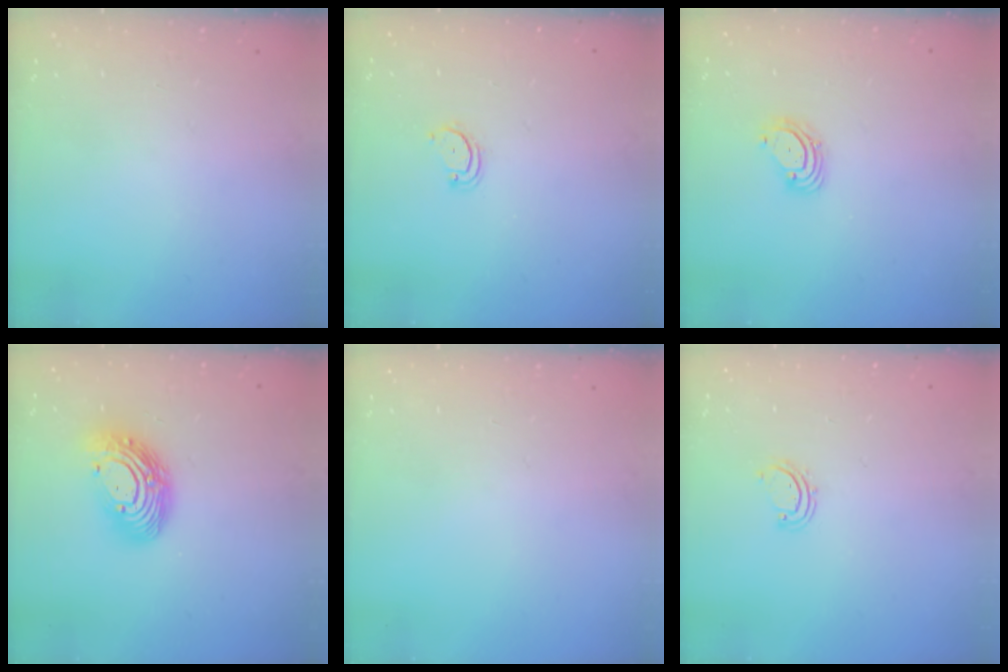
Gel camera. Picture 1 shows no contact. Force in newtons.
{"total": 3.4, "press": 3.4, "slide": 0.2}
{"total": 3.4, "press": 3.4, "slide": 0.3}
{"total": 14.0, "press": 14.0, "slide": 1.1}
{"total": 0.0}
{"total": 2.9, "press": 2.9, "slide": 0.3}